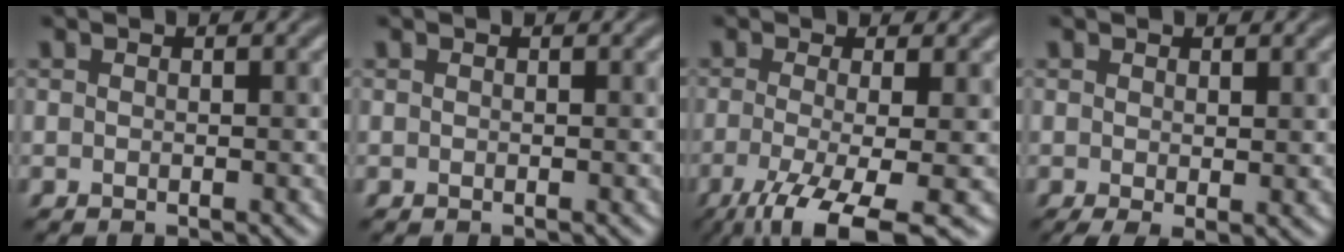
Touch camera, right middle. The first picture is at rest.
{"total": 0.0}
{"total": 8.4, "force": [-3.8, 2.3, 7.1], "torque": [-0.115, -0.019, -0.067]}
{"total": 1.7, "force": [0.0, 0.5, 1.6], "torque": [-0.027, -0.006, 0.002]}